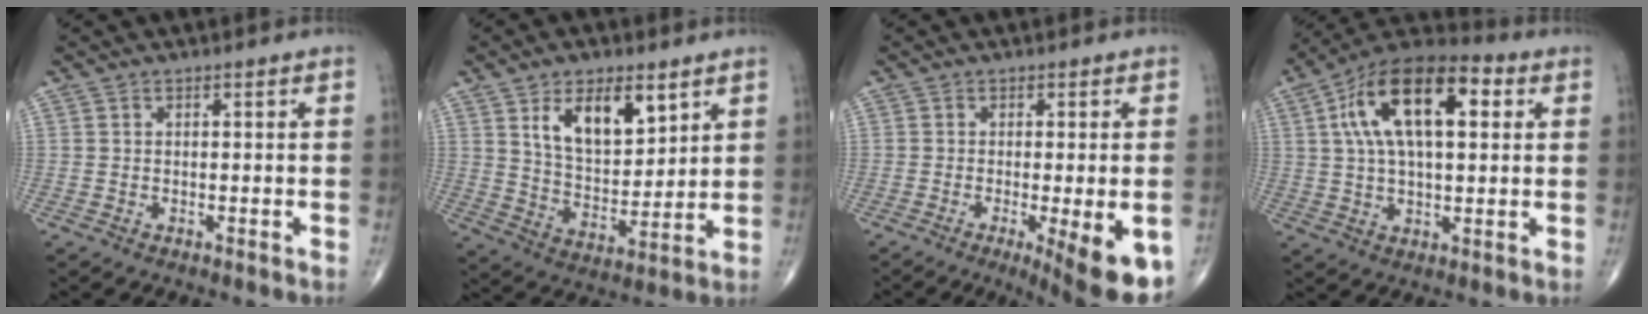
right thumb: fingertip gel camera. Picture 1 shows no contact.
{"total": 12.8, "force": [6.3, 6.5, 9.0], "torque": [-0.125, -0.038, 0.120]}
{"total": 11.6, "force": [-4.7, 2.6, 10.3], "torque": [-0.108, -0.016, -0.062]}
{"total": 19.1, "force": [5.0, 9.2, 16.0], "torque": [-0.265, 0.021, 0.074]}